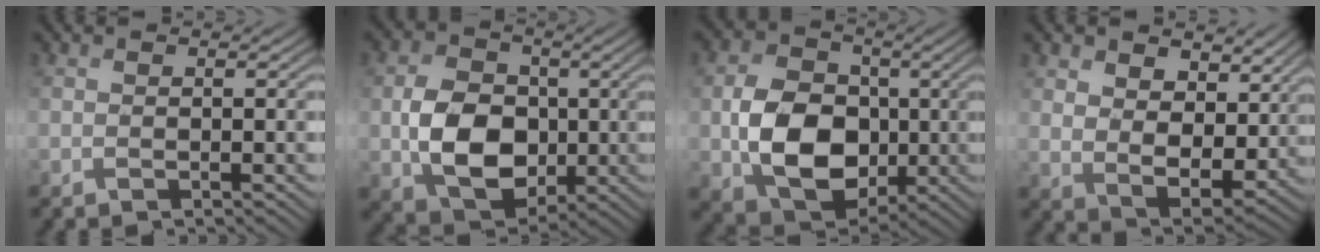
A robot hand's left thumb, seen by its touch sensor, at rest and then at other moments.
{"total": 9.6, "force": [-1.2, 7.4, 6.0], "torque": [-0.132, -0.011, -0.023]}
{"total": 10.9, "force": [-1.5, 8.3, 6.9], "torque": [-0.146, -0.013, -0.026]}
{"total": 8.7, "force": [4.3, 5.6, 5.0], "torque": [-0.121, -0.018, 0.078]}